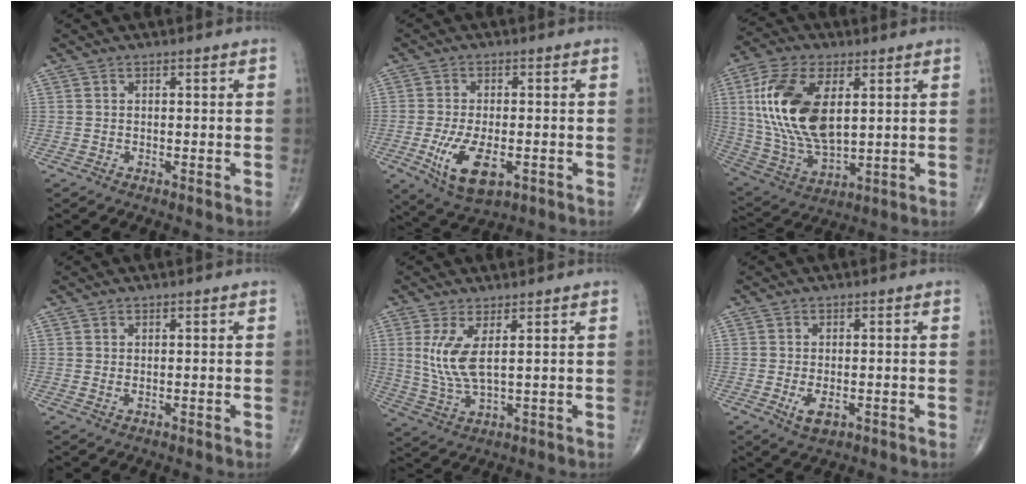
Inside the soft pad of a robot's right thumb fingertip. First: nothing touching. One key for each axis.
{"total": 10.1, "fx": -3.1, "fy": 4.8, "fz": 8.3, "tx": -0.155, "ty": -0.007, "tz": -0.043}
{"total": 19.5, "fx": 4.2, "fy": 10.2, "fz": 16.1, "tx": -0.323, "ty": -0.016, "tz": 0.084}
{"total": 0.7, "fx": 0.2, "fy": 0.2, "fz": 0.6, "tx": -0.015, "ty": -0.001, "tz": 0.007}
{"total": 7.4, "fx": 2.0, "fy": 2.1, "fz": 6.8, "tx": -0.159, "ty": -0.021, "tz": 0.050}
{"total": 3.5, "fx": -1.1, "fy": 1.8, "fz": 2.8, "tx": -0.050, "ty": -0.007, "tz": -0.013}